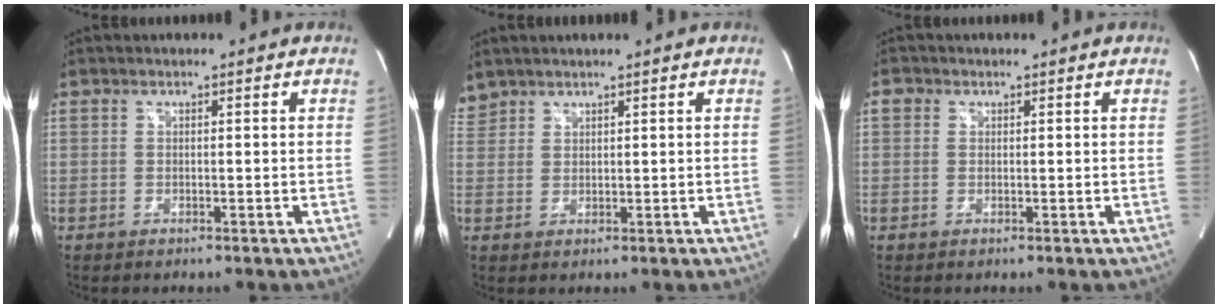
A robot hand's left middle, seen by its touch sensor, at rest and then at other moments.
{"total": 2.7, "force": [2.5, 1.0, -0.1], "torque": [-0.001, 0.015, 0.052]}
{"total": 1.1, "force": [0.4, 1.0, 0.2], "torque": [0.002, 0.004, 0.003]}